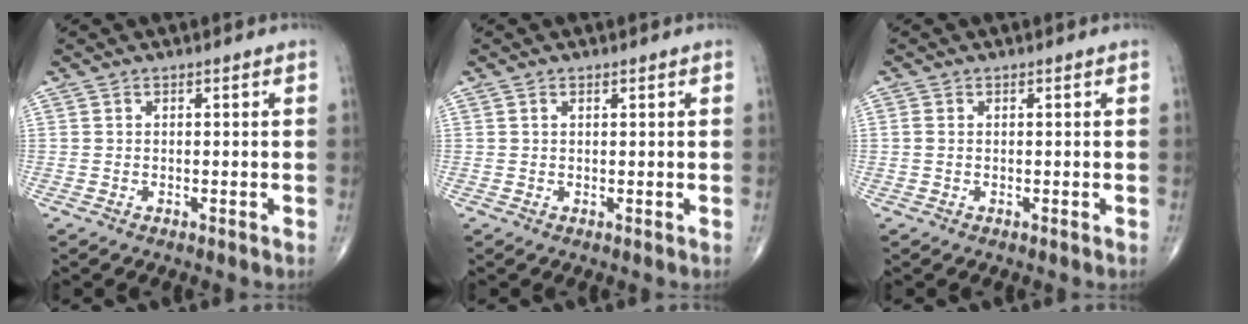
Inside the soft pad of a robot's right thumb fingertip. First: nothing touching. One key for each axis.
{"total": 0.6, "fx": 0.4, "fy": 0.3, "fz": 0.5, "tx": -0.010, "ty": 0.002, "tz": 0.007}
{"total": 0.8, "fx": 0.0, "fy": 0.5, "fz": 0.6, "tx": -0.014, "ty": 0.002, "tz": 0.000}